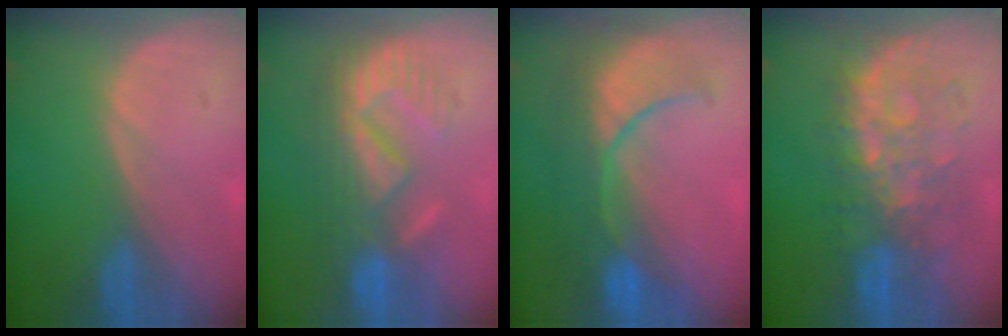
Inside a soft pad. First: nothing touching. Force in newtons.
{"total": 8.9, "press": 8.7, "slide": 1.9}
{"total": 9.5, "press": 8.9, "slide": 3.3}
{"total": 9.1, "press": 8.6, "slide": 2.9}